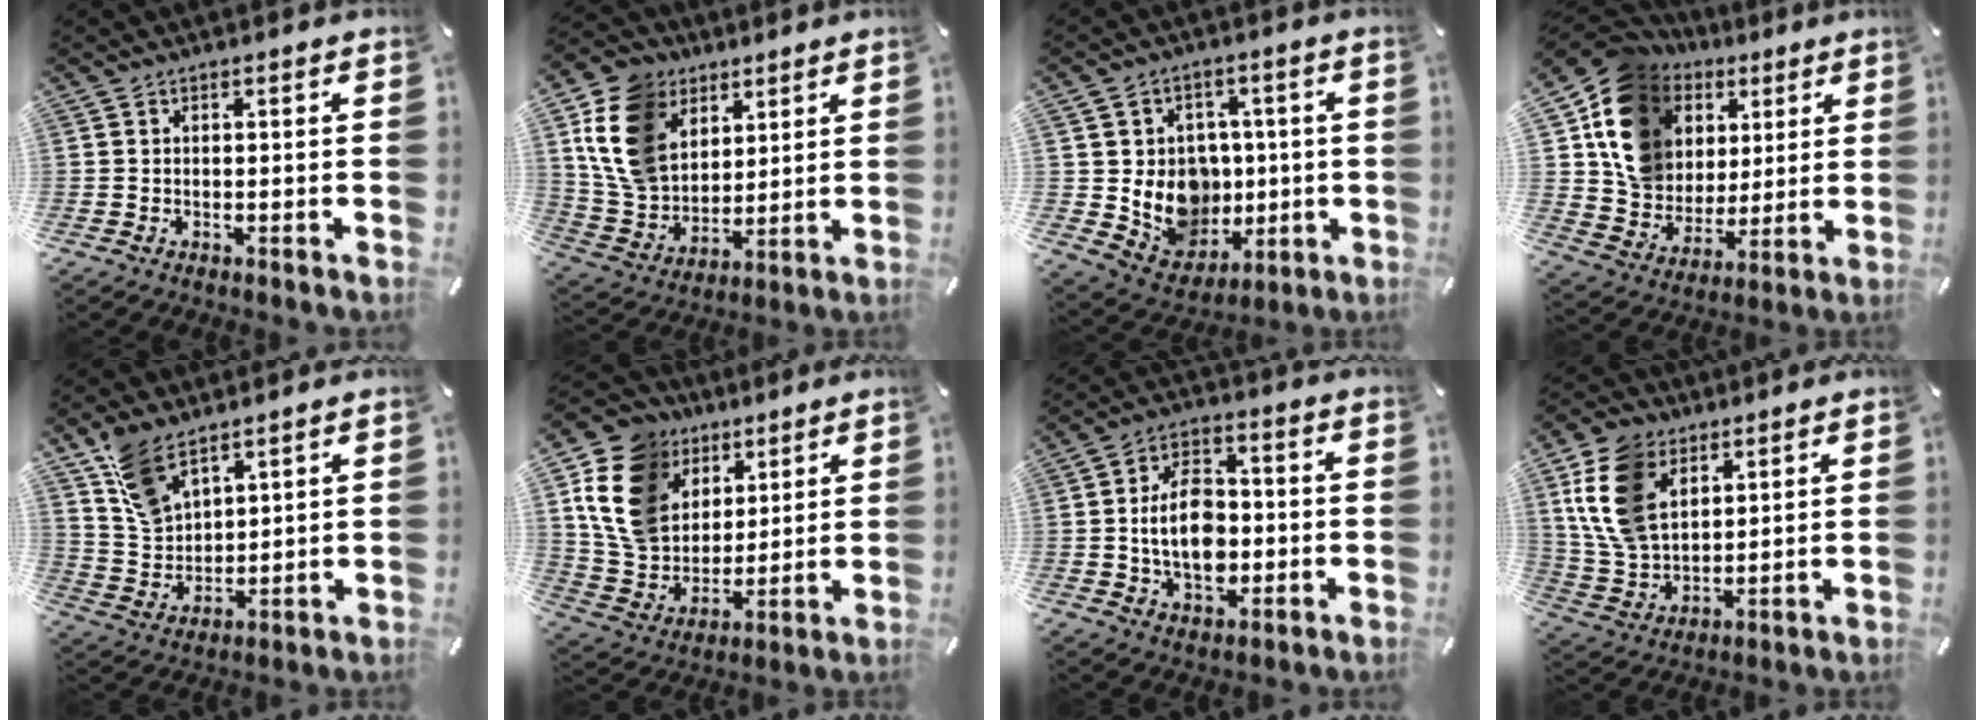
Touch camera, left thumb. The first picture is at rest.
{"total": 15.4, "force": [6.5, 12.1, 7.1], "torque": [-0.163, -0.016, 0.128]}
{"total": 12.0, "force": [0.7, 11.3, 3.9], "torque": [-0.068, -0.013, 0.033]}
{"total": 16.5, "force": [6.2, 14.2, 5.8], "torque": [-0.098, -0.027, 0.125]}
{"total": 9.8, "force": [7.0, 5.3, 4.5], "torque": [-0.100, -0.027, 0.136]}
{"total": 16.7, "force": [6.7, 13.6, 7.1], "torque": [-0.159, -0.022, 0.130]}
{"total": 12.8, "force": [-1.0, 8.6, 9.5], "torque": [-0.181, 0.002, -0.019]}
{"total": 14.6, "force": [6.2, 10.0, 8.7], "torque": [-0.223, -0.007, 0.115]}